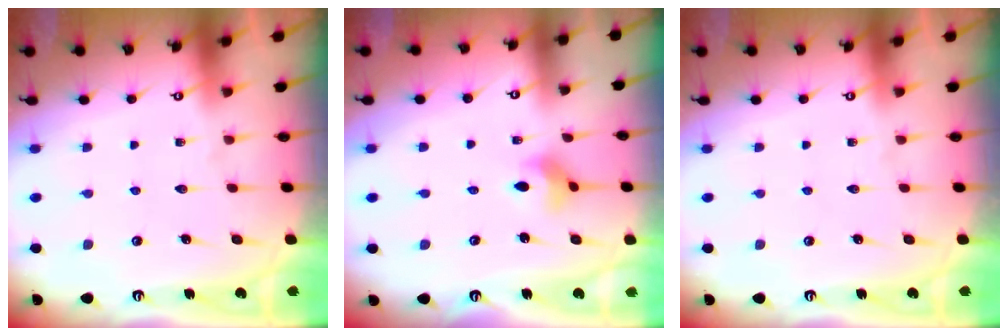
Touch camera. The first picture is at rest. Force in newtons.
{"total": 3.8, "press": 3.8, "slide": 0.6}
{"total": 0.0}